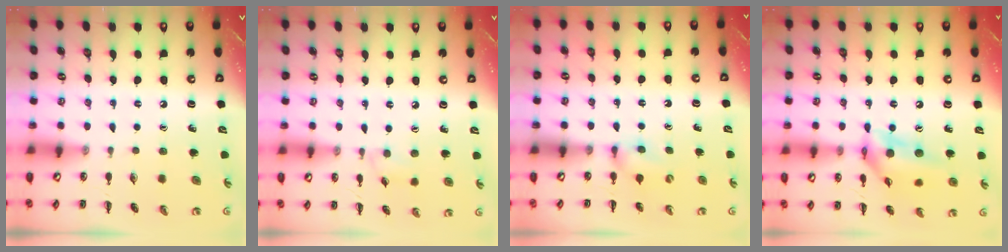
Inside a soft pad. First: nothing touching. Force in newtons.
{"total": 4.3, "press": 3.9, "slide": 1.7}
{"total": 6.6, "press": 6.3, "slide": 1.8}
{"total": 15.3, "press": 15.0, "slide": 3.1}